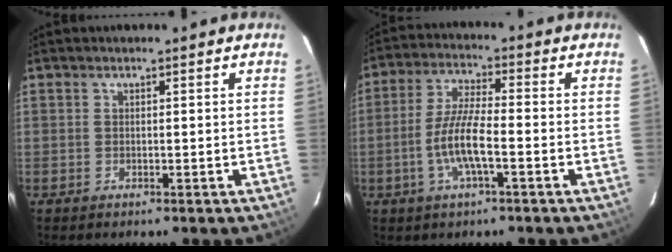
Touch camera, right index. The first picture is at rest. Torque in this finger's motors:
{"motor_torque": [1.50, -0.54, 0.62, 0.17]}